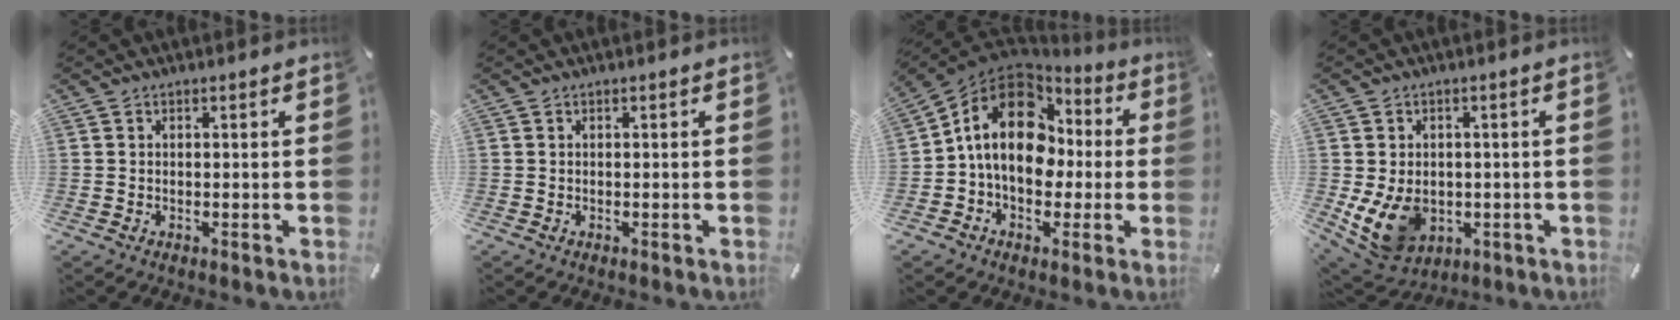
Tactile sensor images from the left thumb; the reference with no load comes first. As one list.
[{"total": 0.0}, {"total": 16.8, "force": [1.4, 13.1, 10.4], "torque": [-0.191, 0.011, 0.029]}, {"total": 10.0, "force": [-2.1, 8.1, 5.5], "torque": [-0.117, 0.000, -0.037]}]